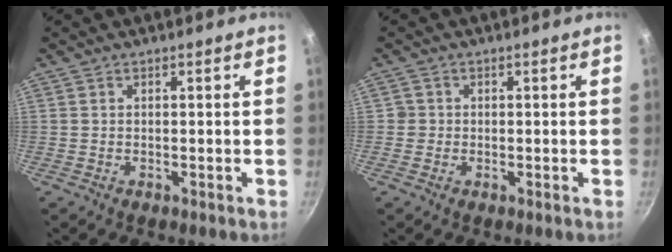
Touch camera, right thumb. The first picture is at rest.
{"total": 1.4, "force": [-0.3, 1.4, 0.3], "torque": [0.002, 0.005, -0.006]}